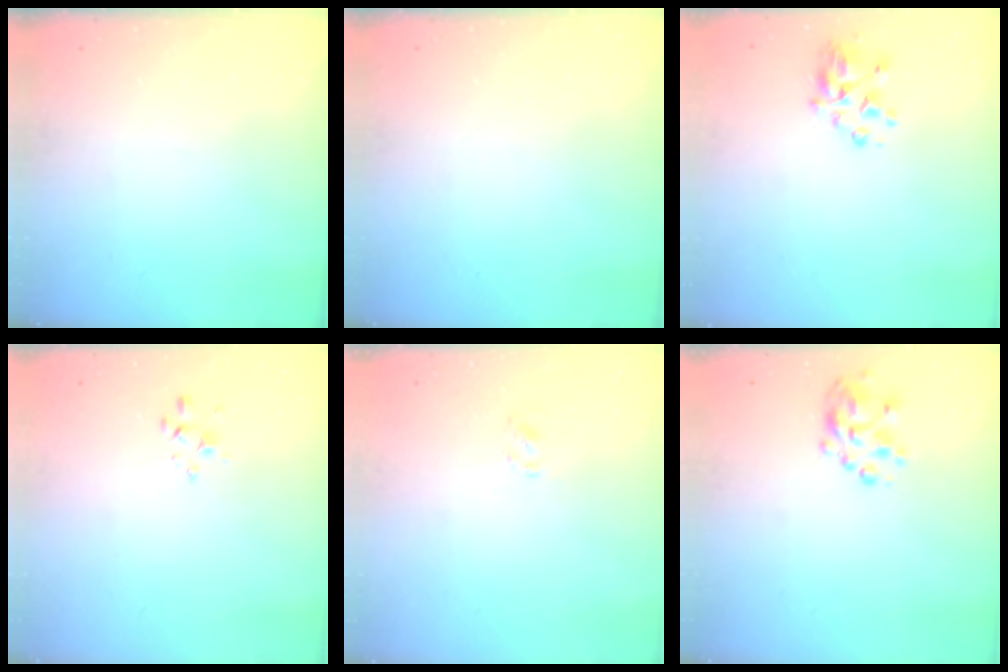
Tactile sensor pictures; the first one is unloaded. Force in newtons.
{"total": 0.0}
{"total": 6.4, "press": 6.0, "slide": 2.3}
{"total": 2.6, "press": 2.5, "slide": 0.8}
{"total": 1.7, "press": 1.5, "slide": 0.9}
{"total": 4.9, "press": 4.7, "slide": 1.2}